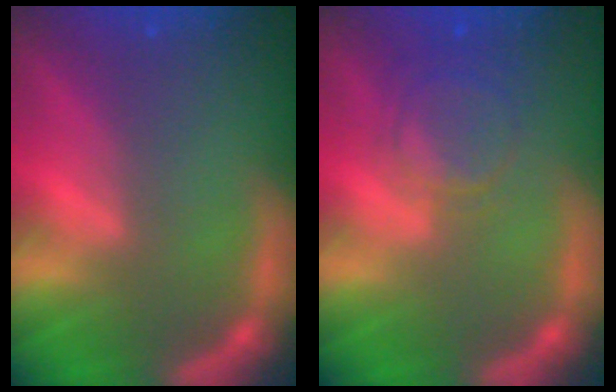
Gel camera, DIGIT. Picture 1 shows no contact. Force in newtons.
{"total": 4.5}